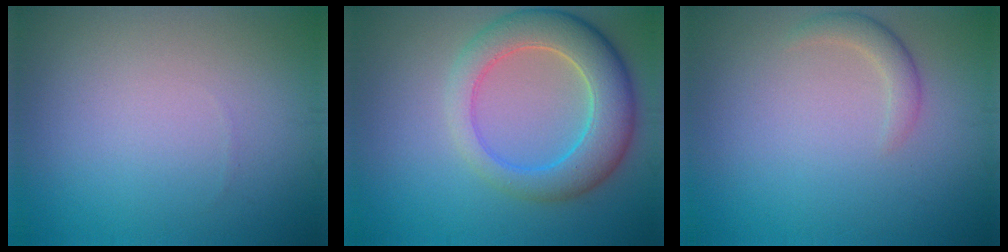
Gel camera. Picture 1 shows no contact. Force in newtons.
{"total": 6.8, "press": 6.8, "slide": 0.4}
{"total": 1.7, "press": 1.7, "slide": 0.1}